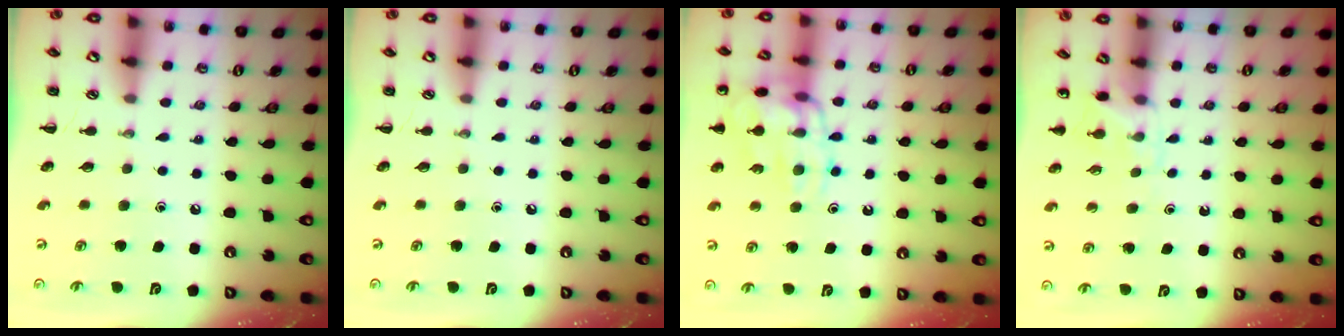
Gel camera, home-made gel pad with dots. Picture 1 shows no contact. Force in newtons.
{"total": 0.0}
{"total": 15.5, "press": 15.4, "slide": 1.7}
{"total": 3.6, "press": 3.3, "slide": 1.3}